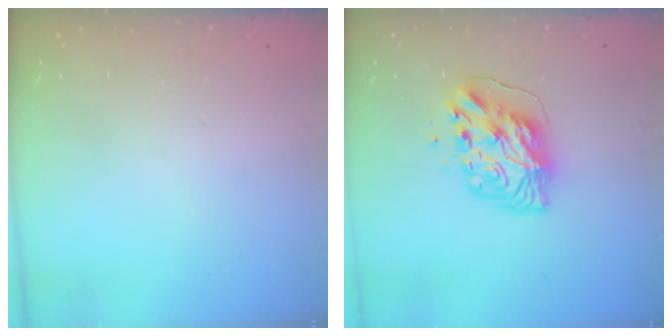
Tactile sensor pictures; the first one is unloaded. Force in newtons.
{"total": 9.7, "press": 9.6, "slide": 1.3}